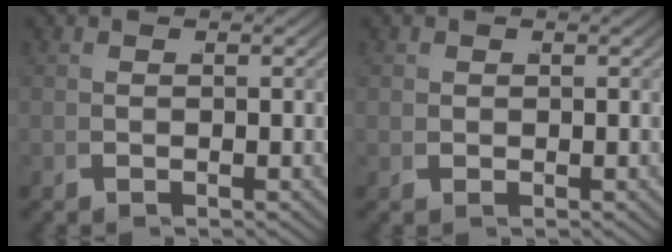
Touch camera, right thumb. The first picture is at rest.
{"total": 0.9, "force": [0.4, 0.8, 0.1], "torque": [-0.007, -0.004, 0.008]}